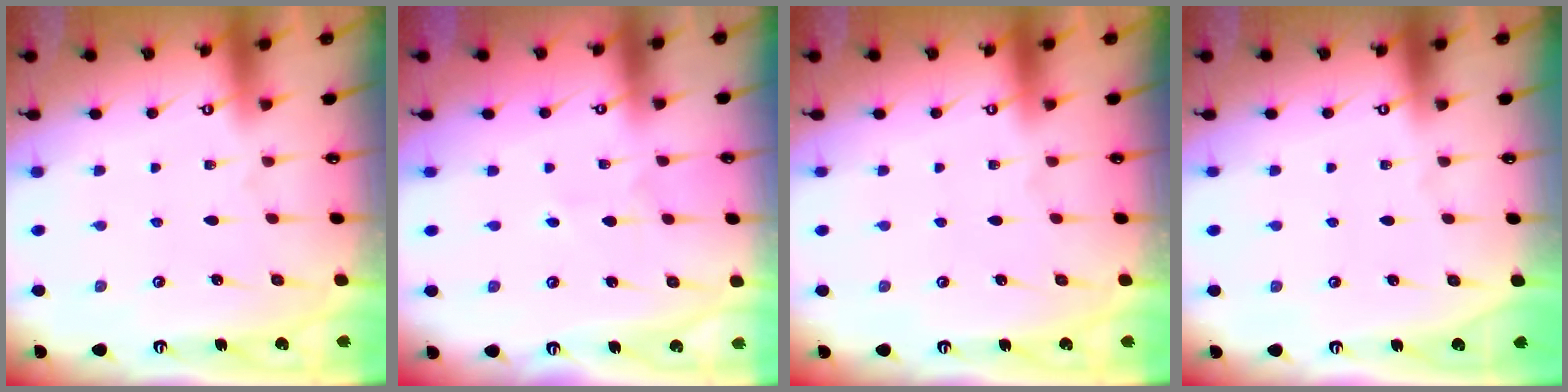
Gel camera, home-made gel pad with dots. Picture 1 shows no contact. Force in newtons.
{"total": 1.8, "press": 1.8, "slide": 0.2}
{"total": 0.0}
{"total": 0.0}